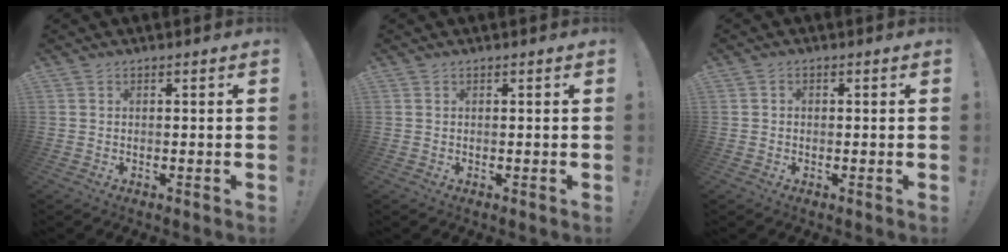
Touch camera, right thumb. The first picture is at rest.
{"total": 0.0}
{"total": 1.2, "force": [-0.5, 1.1, 0.4], "torque": [-0.010, 0.006, -0.009]}